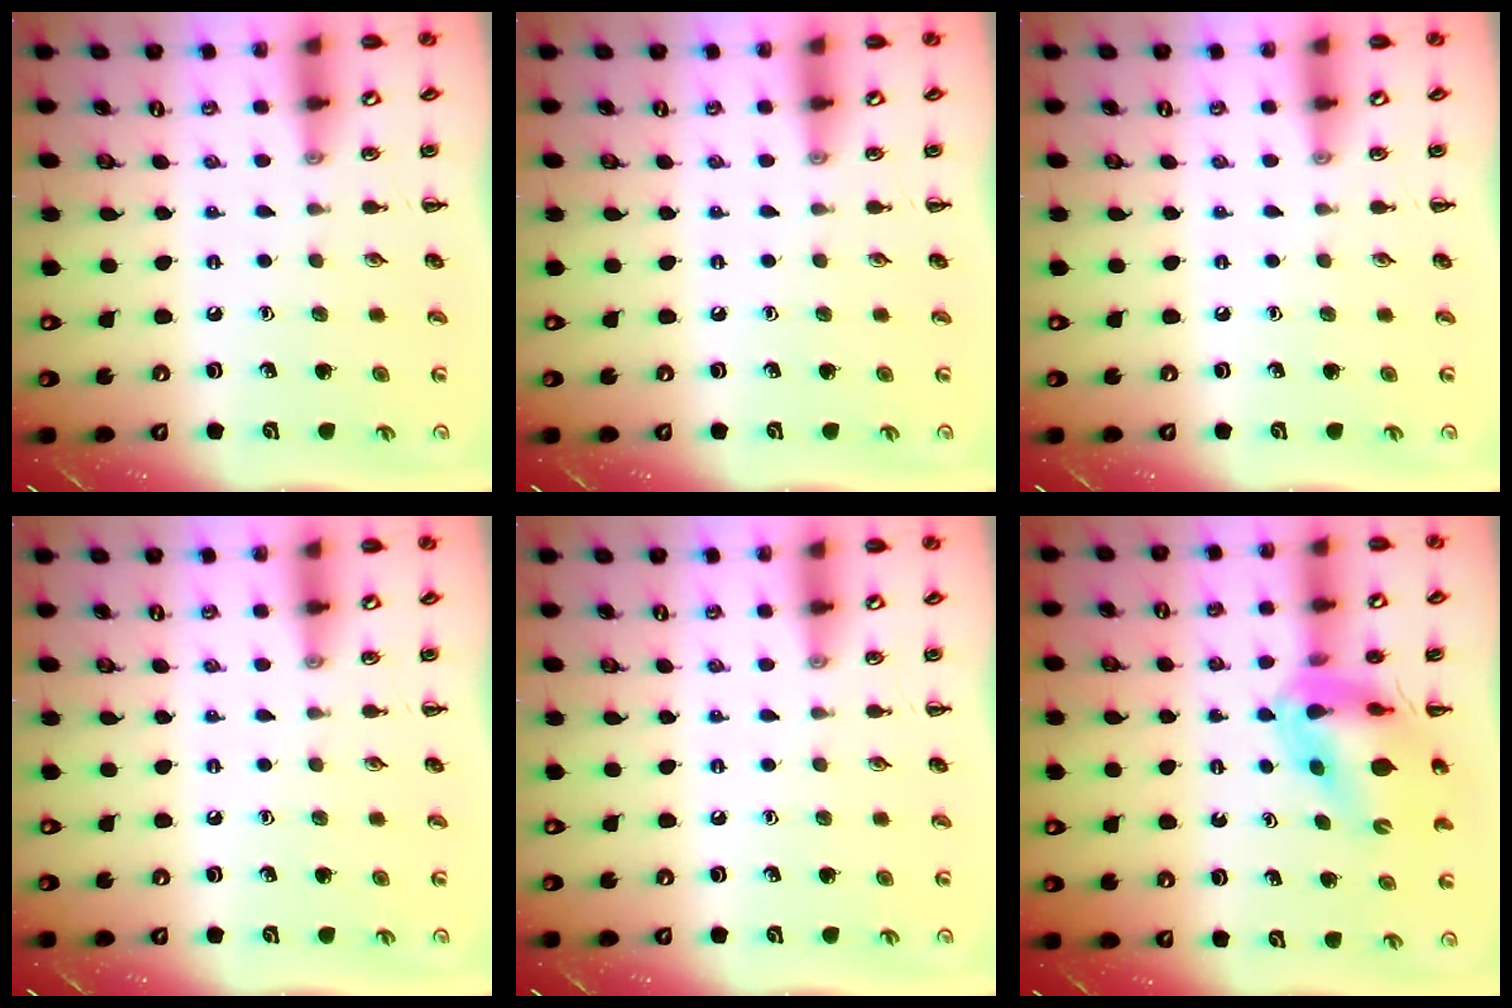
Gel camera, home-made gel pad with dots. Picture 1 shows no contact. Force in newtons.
{"total": 0.0}
{"total": 0.0}
{"total": 0.0}
{"total": 0.0}
{"total": 12.0, "press": 11.5, "slide": 3.5}